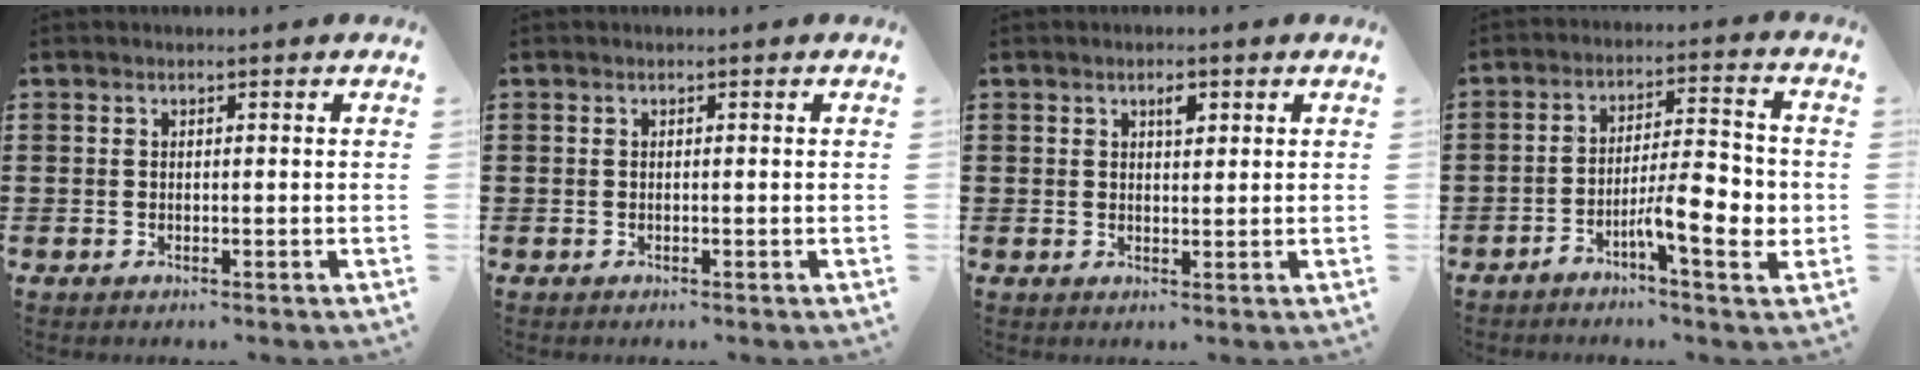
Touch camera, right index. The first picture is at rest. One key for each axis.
{"total": 0.0}
{"total": 2.1, "fx": 1.0, "fy": 0.9, "fz": 1.6, "tx": -0.020, "ty": -0.001, "tz": 0.013}
{"total": 9.1, "fx": -3.1, "fy": 2.3, "fz": 8.2, "tx": -0.125, "ty": -0.001, "tz": -0.057}